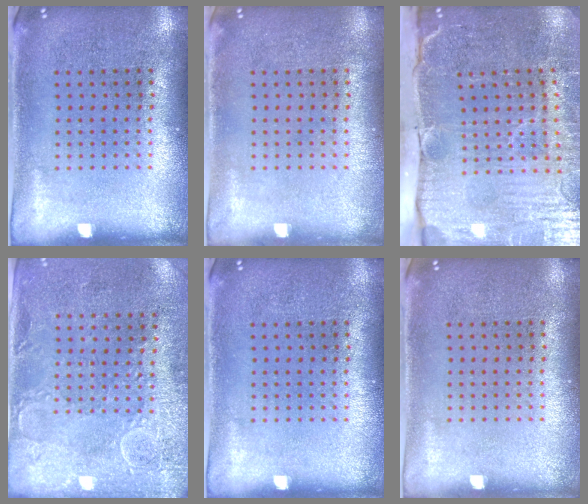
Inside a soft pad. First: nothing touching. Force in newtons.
{"total": 0.0}
{"total": 5.1, "press": 4.3, "slide": 2.7}
{"total": 2.9, "press": 2.5, "slide": 1.5}
{"total": 0.0}
{"total": 0.0}